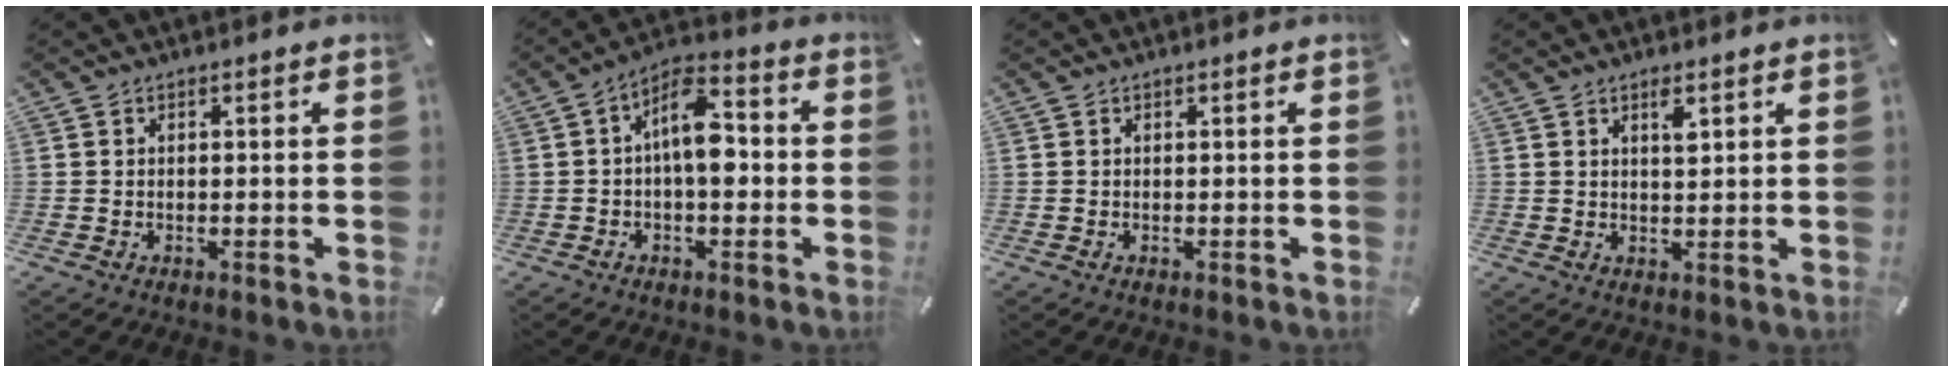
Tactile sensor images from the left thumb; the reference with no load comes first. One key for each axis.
{"total": 10.0, "fx": -0.6, "fy": 5.2, "fz": 8.5, "tx": -0.139, "ty": 0.009, "tz": -0.009}
{"total": 0.0}
{"total": 2.8, "fx": 1.5, "fy": 0.9, "fz": 2.1, "tx": -0.029, "ty": -0.004, "tz": 0.022}